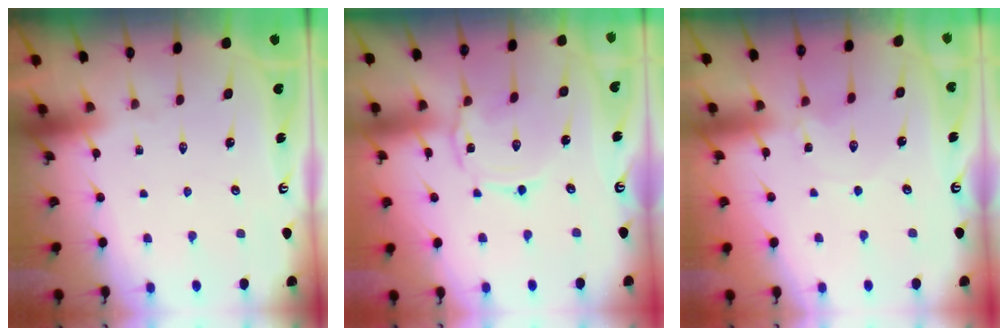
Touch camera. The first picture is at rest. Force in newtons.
{"total": 1.8, "press": 1.8, "slide": 0.2}
{"total": 1.0, "press": 1.0, "slide": 0.2}